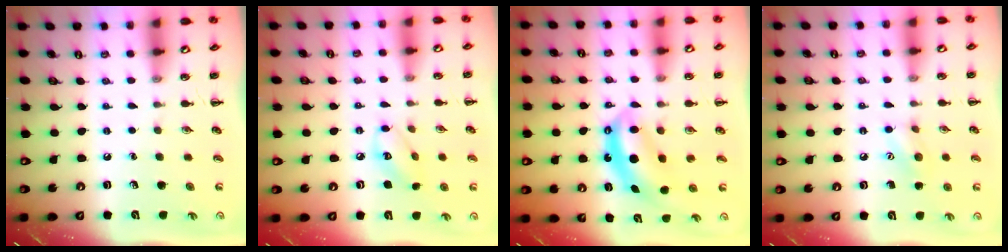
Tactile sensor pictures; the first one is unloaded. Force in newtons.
{"total": 6.3, "press": 6.3, "slide": 0.7}
{"total": 6.7, "press": 6.6, "slide": 1.2}
{"total": 8.1, "press": 8.0, "slide": 1.5}